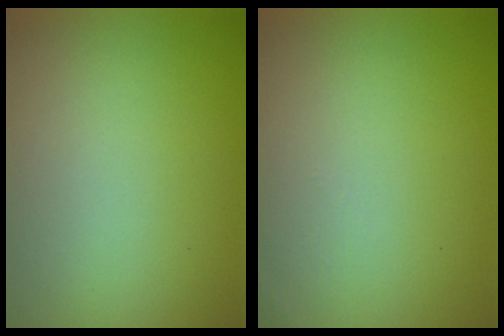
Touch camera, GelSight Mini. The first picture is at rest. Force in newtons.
{"total": 0.7, "press": 0.6, "slide": 0.1}